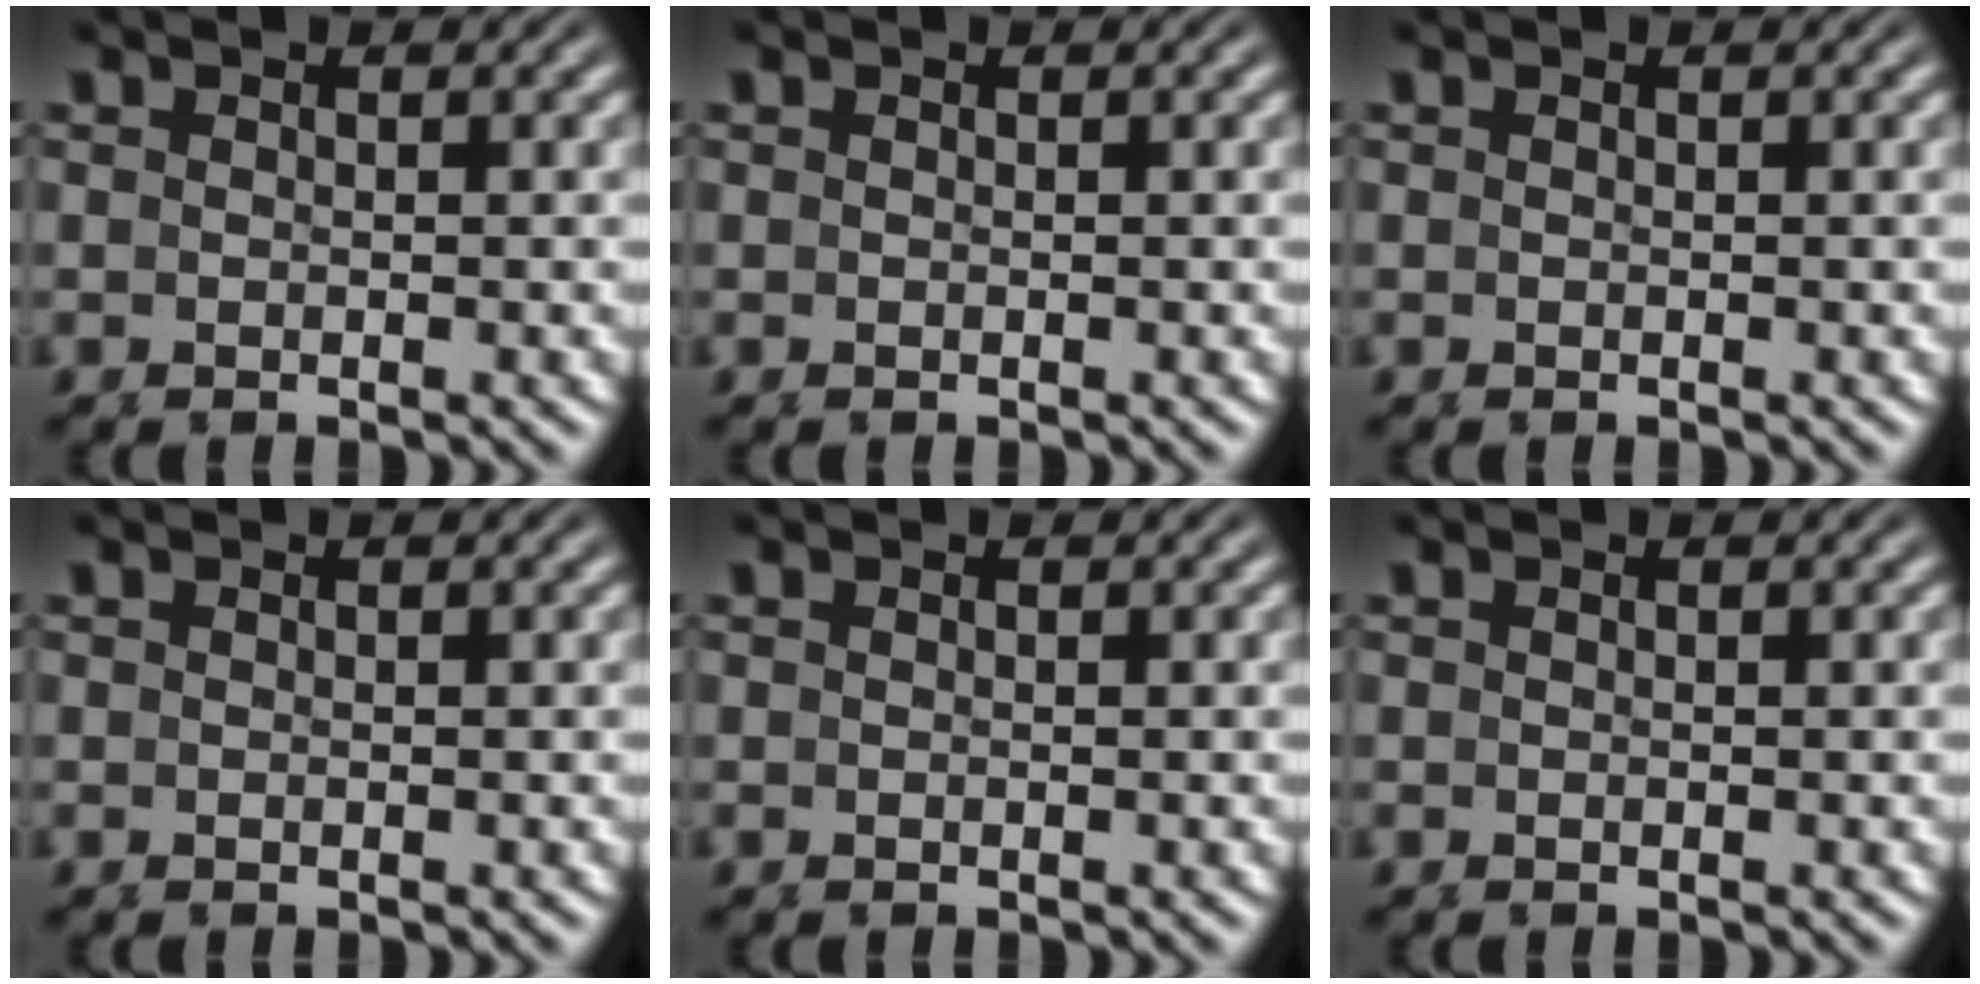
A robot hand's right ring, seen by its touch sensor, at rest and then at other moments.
{"total": 0.0}
{"total": 0.0}
{"total": 0.0}
{"total": 0.0}
{"total": 0.0}